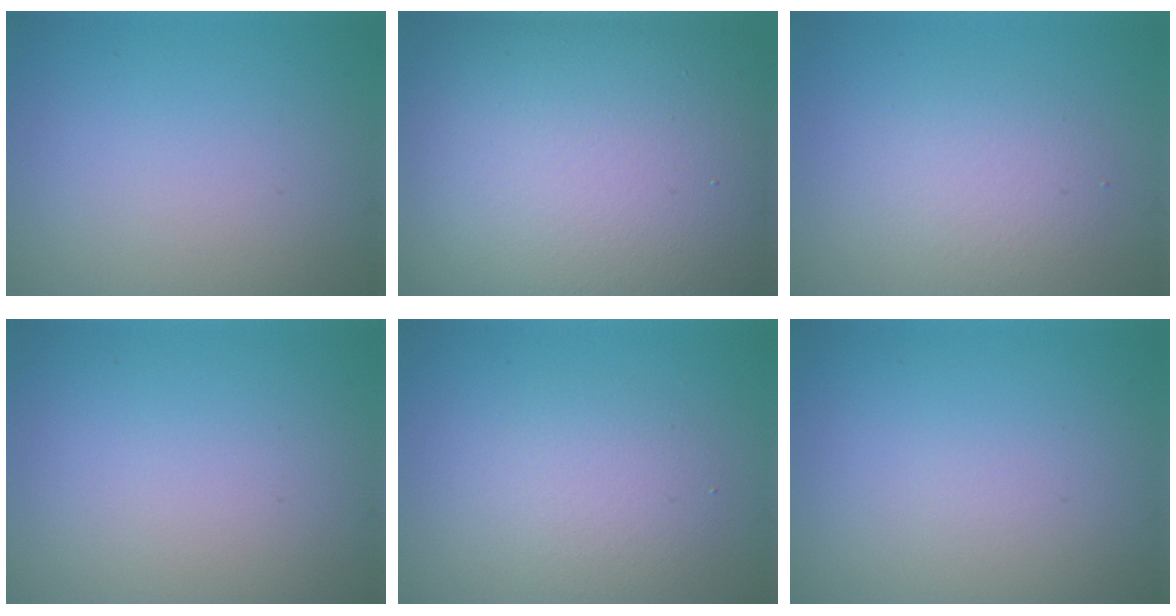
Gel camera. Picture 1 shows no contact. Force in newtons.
{"total": 20.7, "press": 20.7, "slide": 1.0}
{"total": 2.9, "press": 2.9, "slide": 0.2}
{"total": 0.0}
{"total": 2.9, "press": 2.9, "slide": 0.4}
{"total": 0.0}